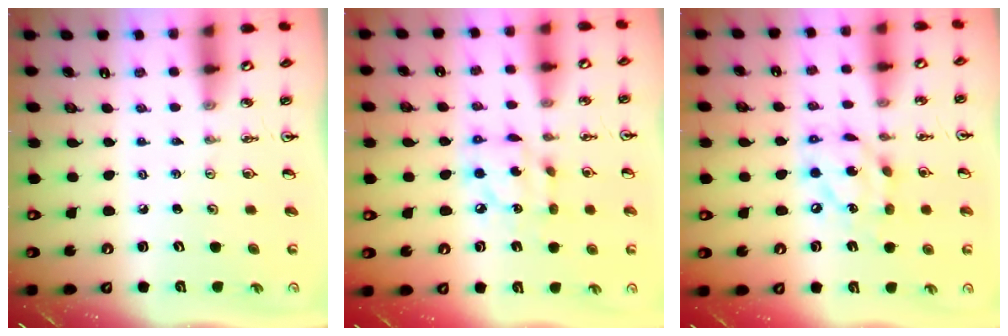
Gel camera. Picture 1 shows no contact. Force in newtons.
{"total": 10.6, "press": 10.6, "slide": 0.7}
{"total": 13.6, "press": 13.6, "slide": 1.1}